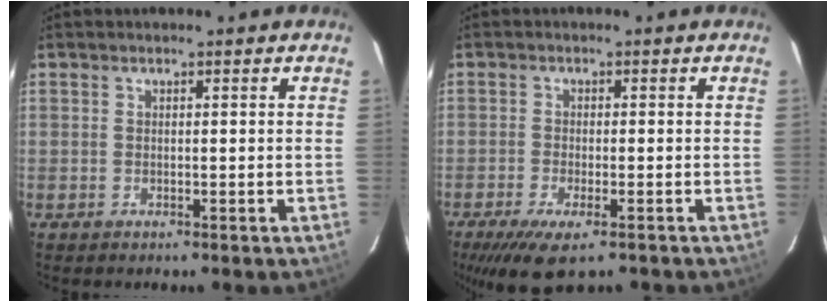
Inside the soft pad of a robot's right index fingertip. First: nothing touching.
{"total": 8.7, "force": [-5.8, 2.6, 5.9], "torque": [-0.132, -0.032, -0.097]}